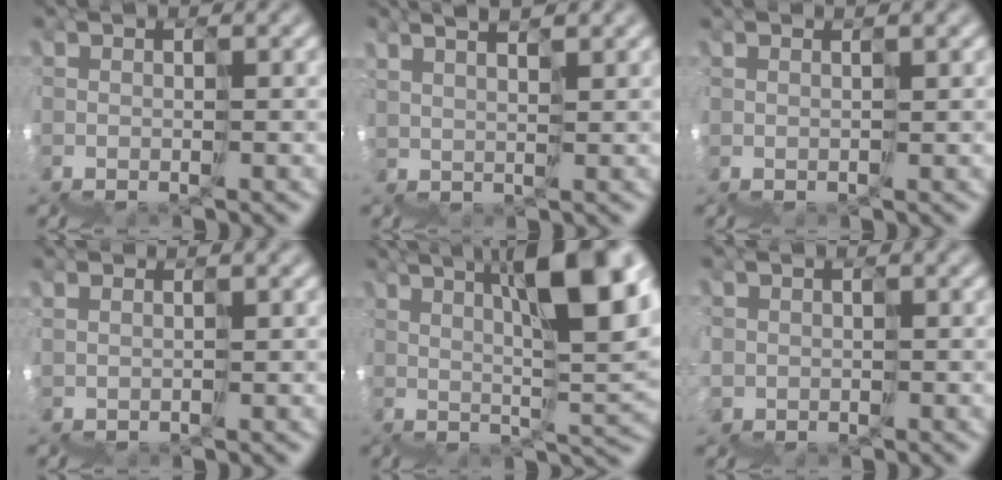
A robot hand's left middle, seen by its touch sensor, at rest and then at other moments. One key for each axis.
{"total": 3.7, "fx": 3.1, "fy": -1.1, "fz": -1.8, "tx": 0.028, "ty": 0.033, "tz": 0.052}
{"total": 1.3, "fx": 0.6, "fy": 0.2, "fz": 1.1, "tx": -0.002, "ty": 0.019, "tz": 0.008}
{"total": 1.3, "fx": 0.5, "fy": -0.9, "fz": -0.8, "tx": 0.024, "ty": 0.017, "tz": 0.007}
{"total": 8.4, "fx": 5.0, "fy": 0.8, "fz": 6.6, "tx": -0.094, "ty": 0.035, "tz": 0.079}
{"total": 2.1, "fx": 0.7, "fy": 0.9, "fz": -1.8, "tx": 0.013, "ty": 0.003, "tz": 0.017}